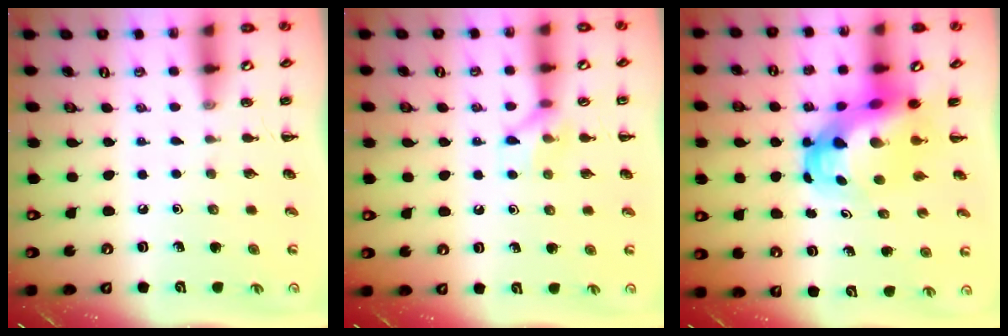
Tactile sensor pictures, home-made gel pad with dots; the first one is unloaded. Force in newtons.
{"total": 7.2, "press": 7.2, "slide": 0.7}
{"total": 7.2, "press": 6.9, "slide": 2.2}